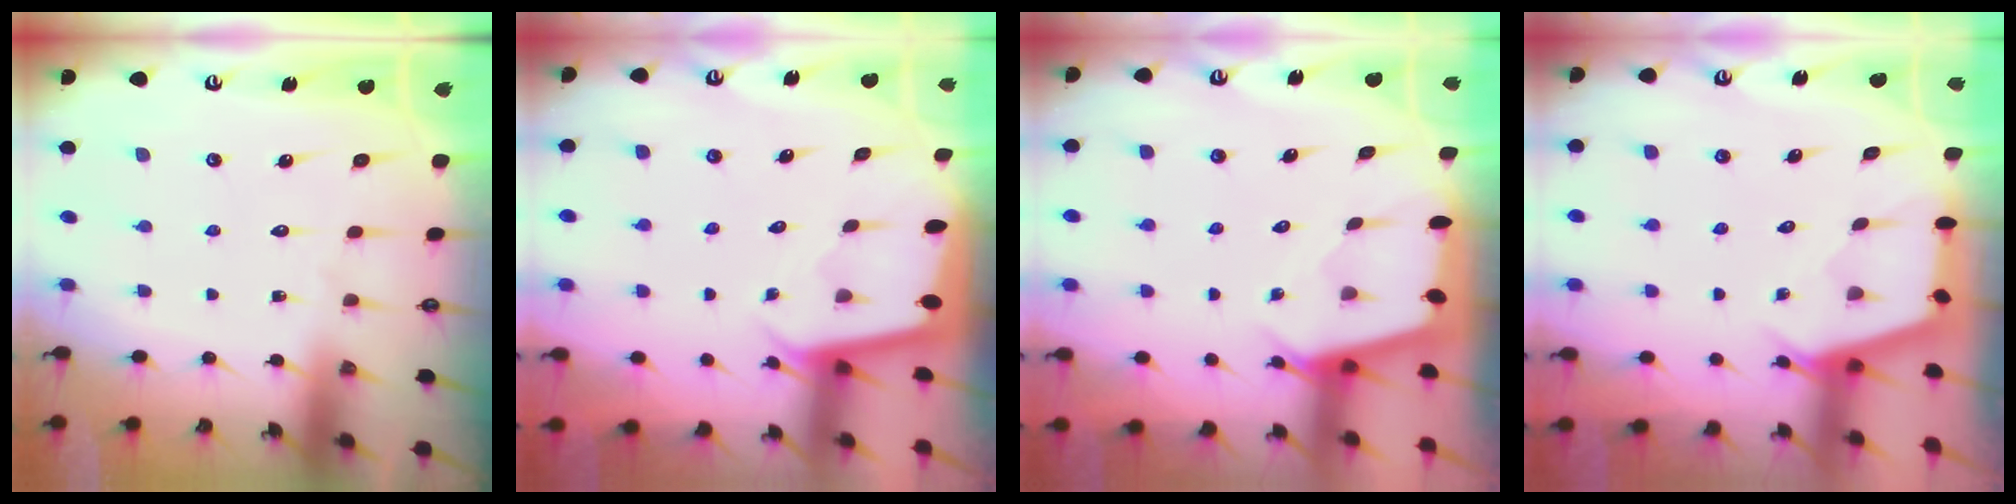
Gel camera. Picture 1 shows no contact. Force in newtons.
{"total": 1.9, "press": 1.9, "slide": 0.1}
{"total": 2.4, "press": 2.4, "slide": 0.3}
{"total": 2.6, "press": 2.6, "slide": 0.4}